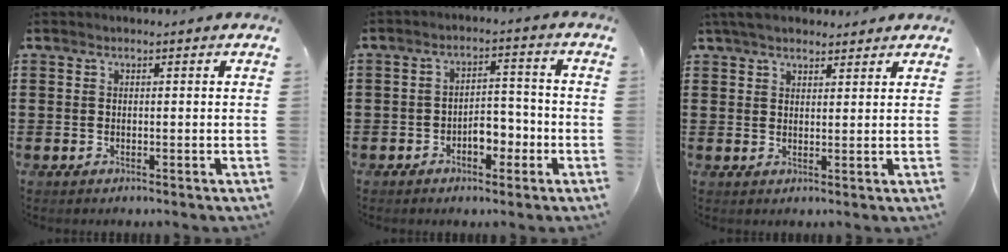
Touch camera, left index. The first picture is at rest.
{"total": 4.6, "force": [-2.2, 2.6, 3.1], "torque": [-0.057, 0.008, -0.044]}
{"total": 4.1, "force": [3.6, 1.2, 1.6], "torque": [-0.042, 0.000, 0.068]}